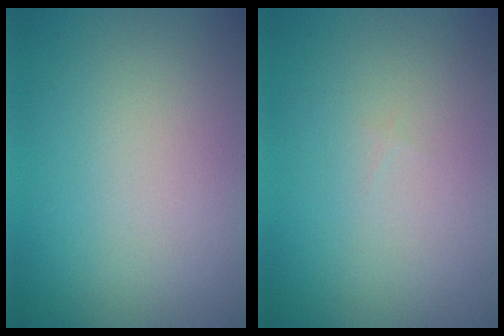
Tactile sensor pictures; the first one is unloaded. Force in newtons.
{"total": 0.0}